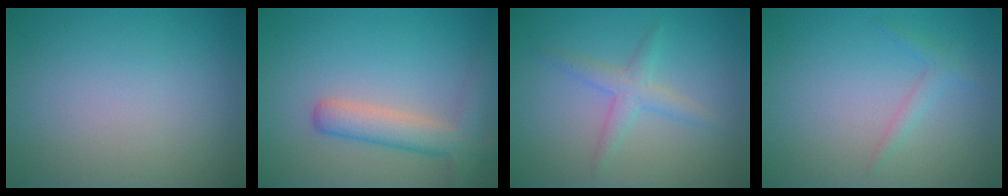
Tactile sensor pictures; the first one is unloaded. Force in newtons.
{"total": 4.2, "press": 4.2, "slide": 0.2}
{"total": 2.2, "press": 2.2, "slide": 0.1}
{"total": 1.2, "press": 1.2, "slide": 0.1}